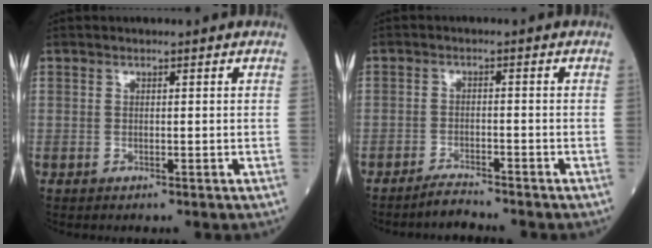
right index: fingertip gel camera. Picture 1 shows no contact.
{"total": 2.5, "force": [-2.4, -0.4, 0.2], "torque": [-0.008, -0.014, -0.042]}